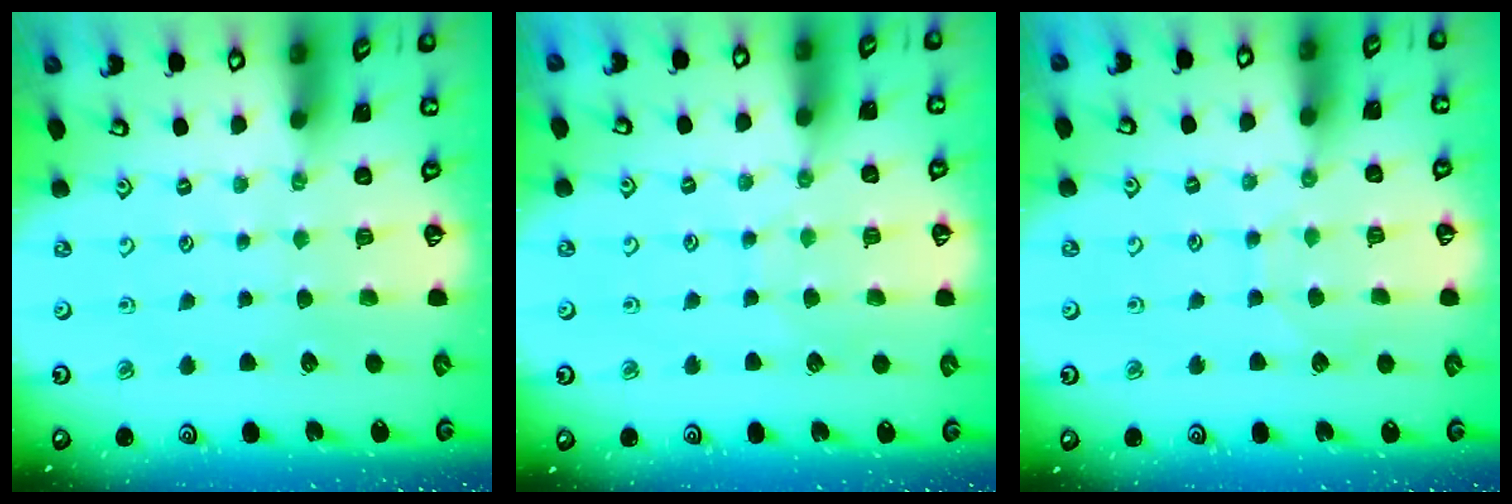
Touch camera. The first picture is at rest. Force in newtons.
{"total": 5.1, "press": 5.1, "slide": 0.5}
{"total": 4.5, "press": 4.5, "slide": 0.5}